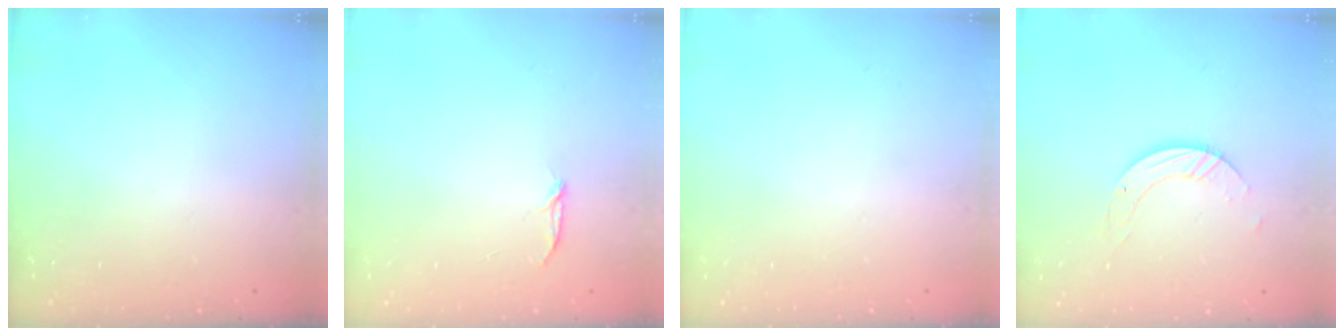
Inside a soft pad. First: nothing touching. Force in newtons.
{"total": 3.1, "press": 3.1, "slide": 0.3}
{"total": 0.0}
{"total": 4.5, "press": 4.5, "slide": 0.1}